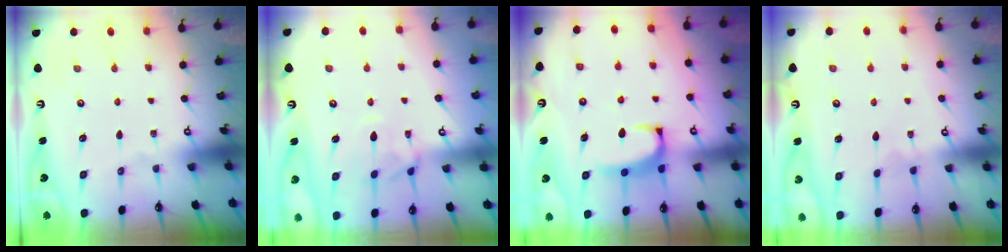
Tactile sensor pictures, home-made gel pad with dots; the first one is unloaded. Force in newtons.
{"total": 1.8, "press": 1.5, "slide": 1.0}
{"total": 2.5, "press": 2.4, "slide": 0.8}
{"total": 3.3, "press": 3.3, "slide": 0.1}